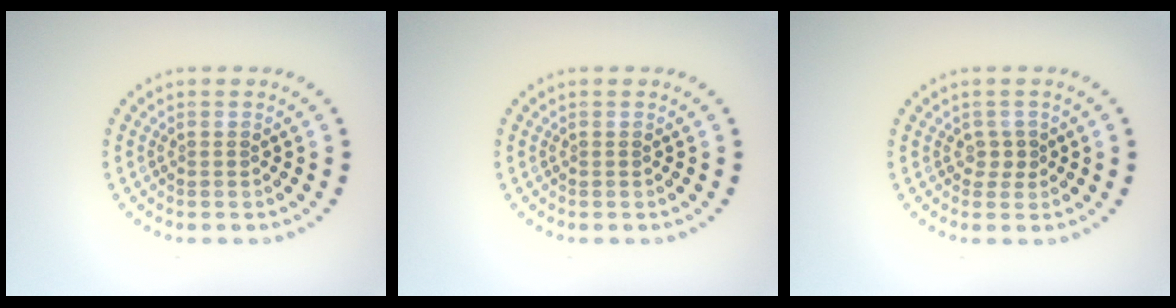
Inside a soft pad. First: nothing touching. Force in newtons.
{"total": 0.0}
{"total": 1.1, "press": 0.9, "slide": 0.6}